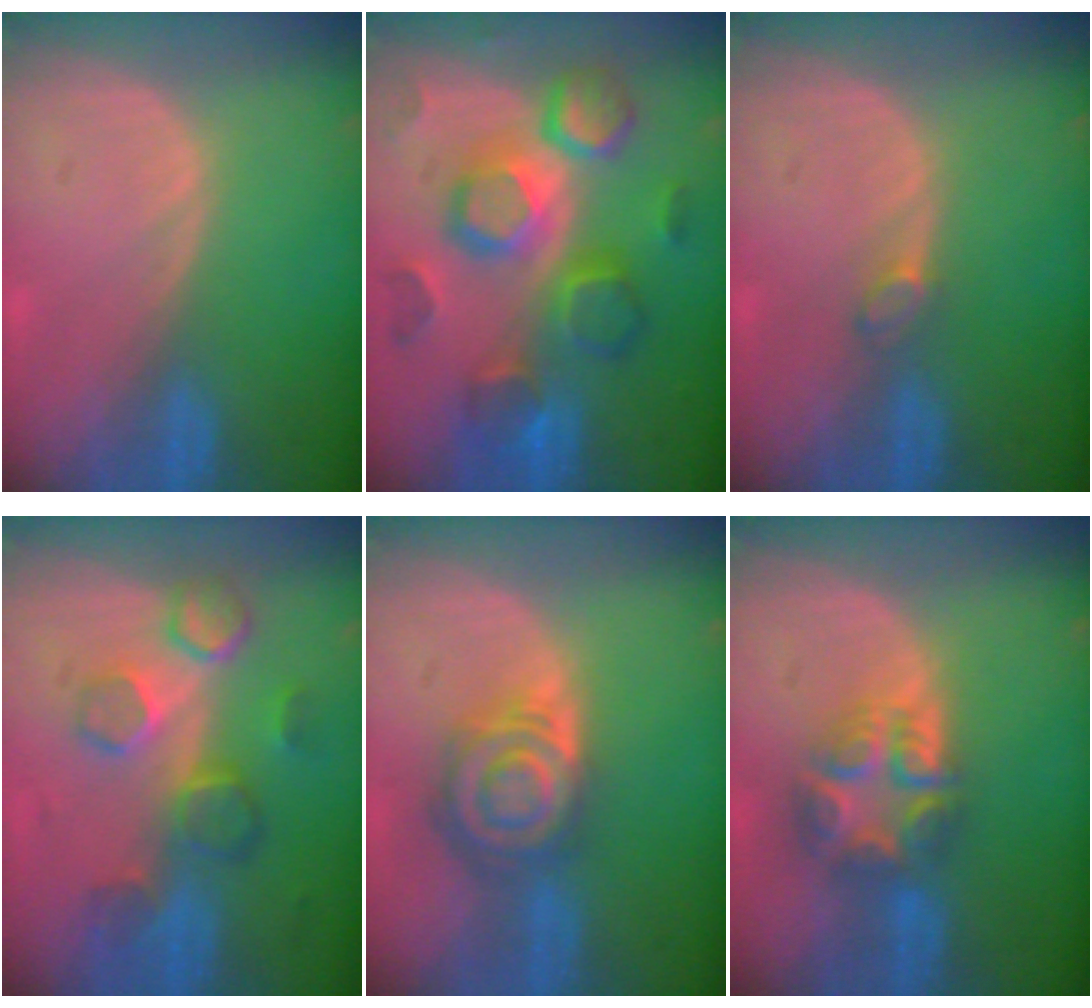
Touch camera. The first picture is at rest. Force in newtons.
{"total": 12.0, "press": 11.9, "slide": 1.1}
{"total": 1.4, "press": 1.4, "slide": 0.2}
{"total": 8.5, "press": 7.7, "slide": 3.6}
{"total": 8.2, "press": 7.2, "slide": 3.9}
{"total": 7.7, "press": 6.7, "slide": 3.7}